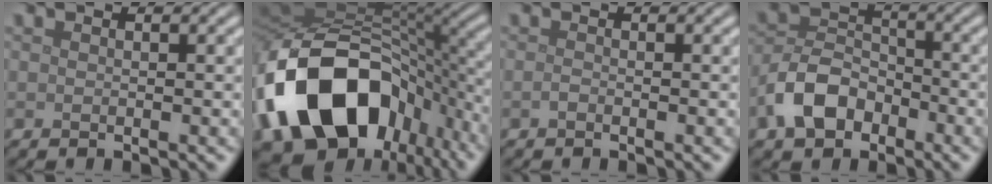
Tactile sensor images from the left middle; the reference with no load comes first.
{"total": 17.5, "force": [-6.5, 12.4, 10.5], "torque": [-0.203, -0.018, -0.105]}
{"total": 0.5, "force": [-0.3, 0.2, 0.3], "torque": [-0.007, -0.001, -0.007]}
{"total": 5.7, "force": [-2.9, 3.8, 3.0], "torque": [-0.057, 0.003, -0.062]}